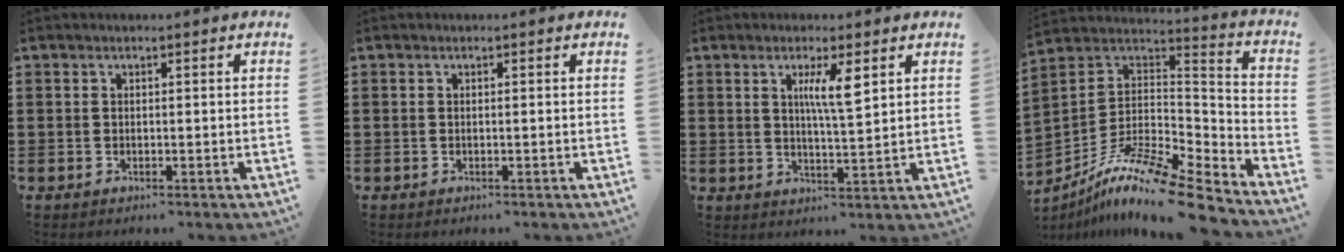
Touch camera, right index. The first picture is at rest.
{"total": 0.0}
{"total": 5.3, "force": [2.2, 0.8, 4.7], "torque": [-0.100, 0.005, 0.033]}
{"total": 12.8, "force": [-9.9, 1.6, 7.9], "torque": [-0.149, 0.011, -0.192]}